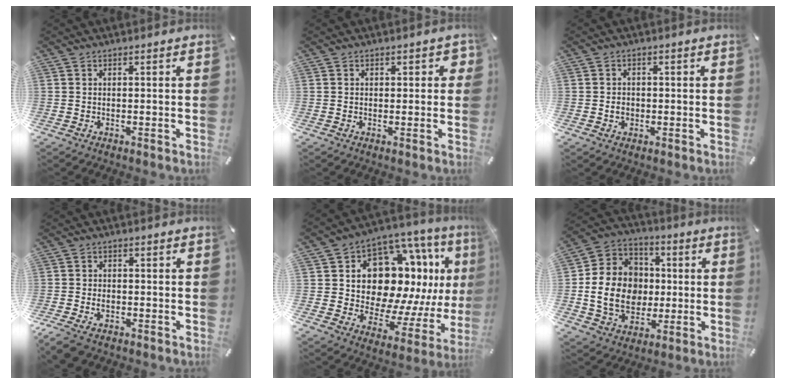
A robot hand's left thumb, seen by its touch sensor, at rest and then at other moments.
{"total": 1.6, "force": [0.1, 1.2, 1.1], "torque": [-0.005, 0.000, -0.004]}
{"total": 2.5, "force": [-0.4, 2.1, 1.3], "torque": [-0.025, 0.005, -0.009]}
{"total": 3.8, "force": [-1.7, 2.6, 2.1], "torque": [-0.050, 0.005, -0.035]}
{"total": 18.2, "force": [6.9, 12.5, 11.3], "torque": [-0.193, -0.070, 0.133]}
{"total": 15.5, "force": [-1.7, 13.2, 7.9], "torque": [-0.174, 0.014, -0.024]}